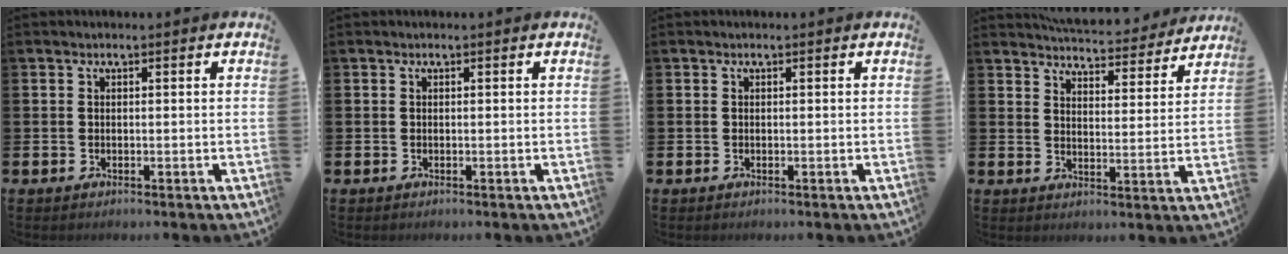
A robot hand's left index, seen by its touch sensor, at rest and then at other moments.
{"total": 0.0}
{"total": 0.0}
{"total": 5.5, "force": [5.5, 0.5, 0.4], "torque": [-0.021, -0.042, 0.095]}